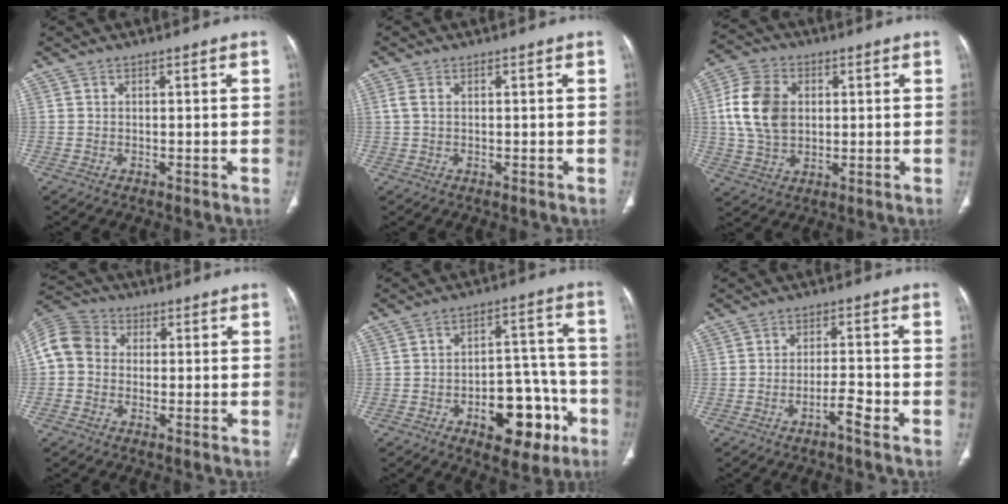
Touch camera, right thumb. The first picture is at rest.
{"total": 1.7, "force": [0.4, 1.0, 1.4], "torque": [-0.040, 0.008, 0.010]}
{"total": 12.3, "force": [1.8, 8.9, 8.2], "torque": [-0.146, 0.003, 0.034]}
{"total": 9.1, "force": [0.4, 7.8, 4.7], "torque": [-0.086, 0.028, -0.005]}
{"total": 14.7, "force": [-6.3, 8.2, 10.5], "torque": [-0.098, 0.058, -0.078]}
{"total": 3.9, "force": [-2.3, 0.7, 3.1], "torque": [-0.056, 0.018, -0.041]}